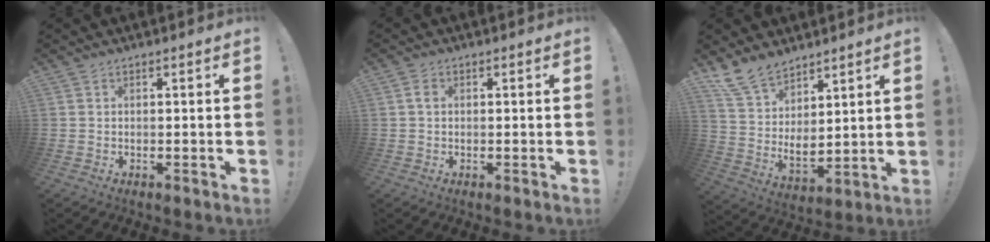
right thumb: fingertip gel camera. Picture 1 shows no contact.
{"total": 1.7, "force": [0.2, 1.2, 1.2], "torque": [-0.016, 0.003, 0.002]}
{"total": 11.6, "force": [9.6, 5.5, 3.7], "torque": [-0.098, -0.067, 0.190]}